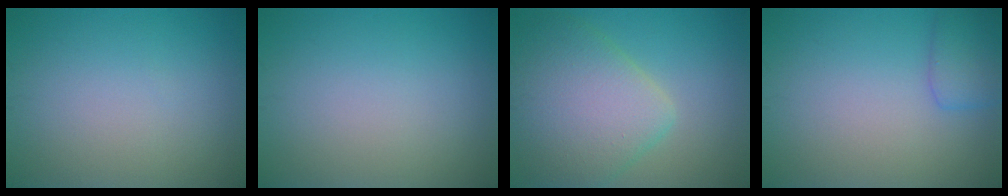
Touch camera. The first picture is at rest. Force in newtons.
{"total": 0.0}
{"total": 7.8, "press": 7.8, "slide": 0.6}
{"total": 2.4, "press": 2.4, "slide": 0.1}